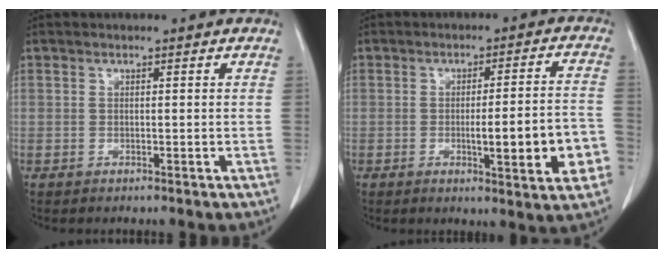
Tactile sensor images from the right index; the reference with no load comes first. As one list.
[{"total": 11.2, "force": [-3.1, 1.1, 10.7], "torque": [-0.139, 0.005, -0.037]}]